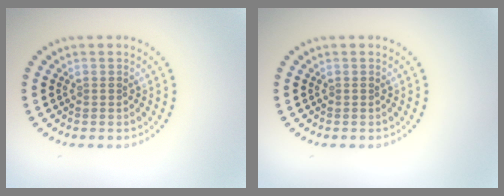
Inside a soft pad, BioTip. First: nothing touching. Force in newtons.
{"total": 0.0}